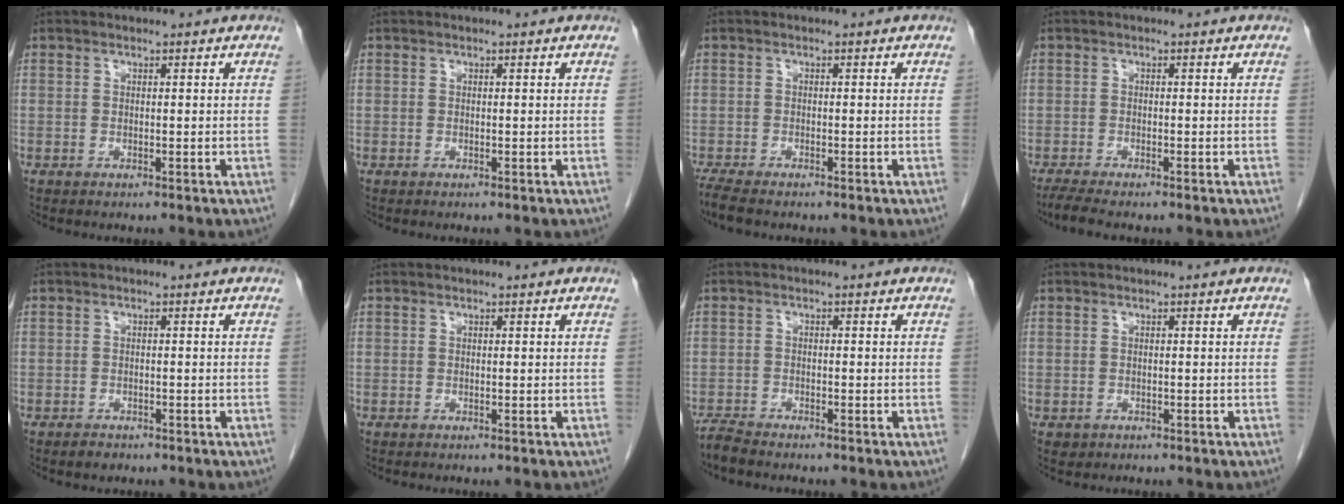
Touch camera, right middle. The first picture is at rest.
{"total": 0.0}
{"total": 3.4, "force": [-2.8, 0.6, 1.7], "torque": [-0.038, -0.011, -0.047]}
{"total": 3.4, "force": [-2.8, 0.1, 1.9], "torque": [-0.038, -0.009, -0.048]}
{"total": 1.4, "force": [-1.1, 0.8, 0.4], "torque": [-0.012, 0.000, -0.013]}
{"total": 0.0}
{"total": 2.3, "force": [-2.2, 0.0, 0.6], "torque": [-0.015, -0.009, -0.042]}
{"total": 0.9, "force": [-0.3, 0.8, 0.1], "torque": [-0.005, 0.004, 0.003]}